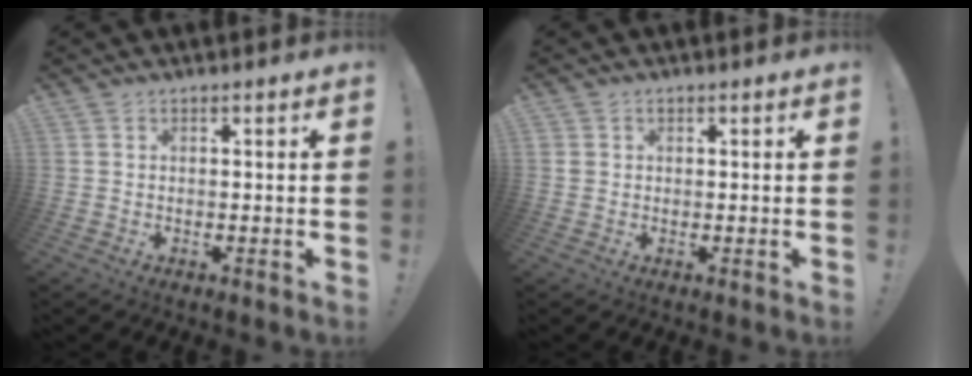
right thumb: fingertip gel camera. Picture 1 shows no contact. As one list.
[{"total": 1.2, "force": [0.4, 1.1, 0.5], "torque": [-0.008, 0.002, 0.007]}]